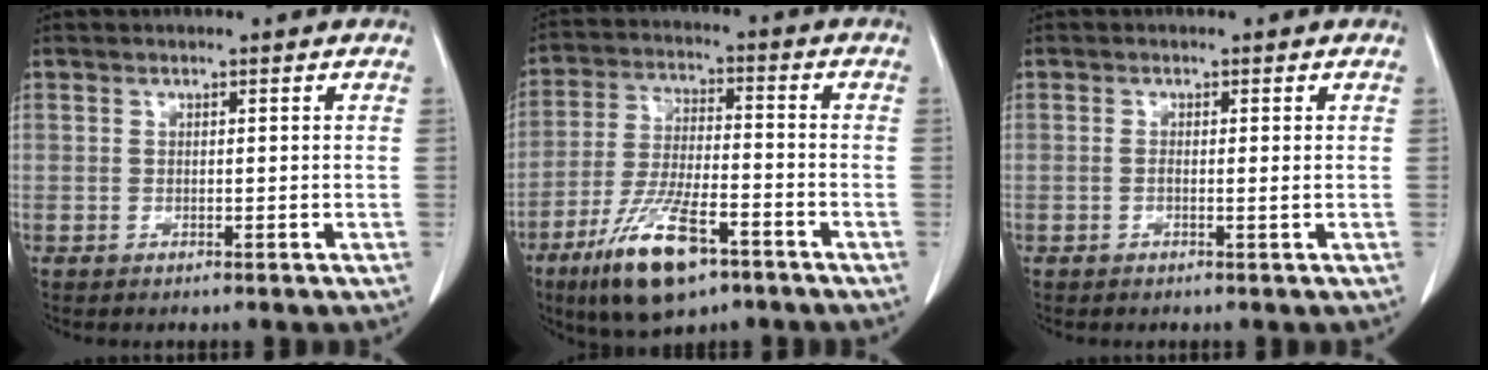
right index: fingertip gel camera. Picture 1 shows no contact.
{"total": 13.2, "force": [-7.8, 3.7, 10.1], "torque": [-0.202, -0.019, -0.134]}
{"total": 0.9, "force": [-0.1, 0.0, 0.9], "torque": [-0.018, -0.001, -0.001]}